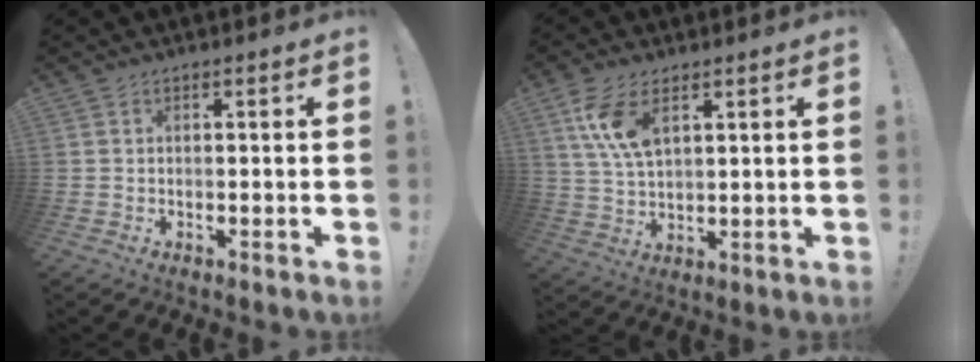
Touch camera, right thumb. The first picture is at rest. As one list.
[{"total": 10.1, "force": [5.1, 4.9, 7.2], "torque": [-0.143, -0.016, 0.094]}]